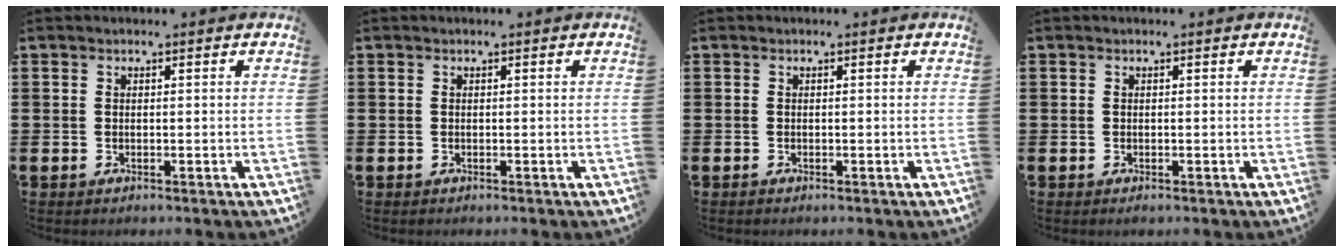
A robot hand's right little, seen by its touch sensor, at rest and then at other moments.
{"total": 0.0}
{"total": 0.0}
{"total": 0.0}